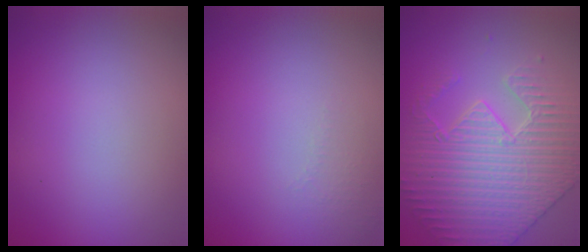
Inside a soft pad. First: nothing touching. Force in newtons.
{"total": 1.0, "press": 0.9, "slide": 0.3}
{"total": 5.6, "press": 5.2, "slide": 2.2}